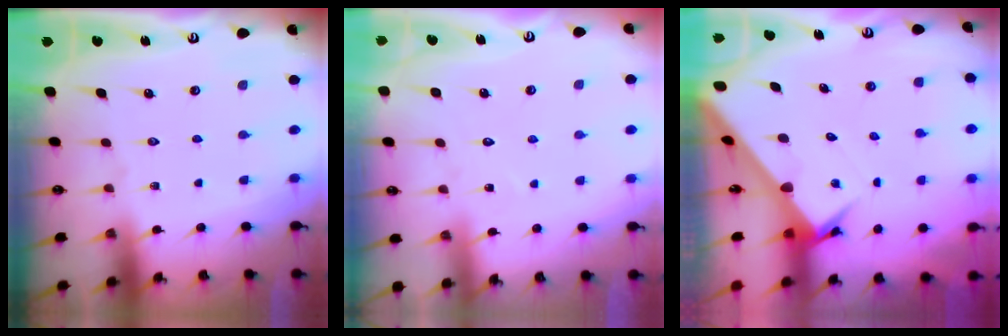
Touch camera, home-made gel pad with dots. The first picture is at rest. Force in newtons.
{"total": 5.9, "press": 5.8, "slide": 0.5}
{"total": 3.7, "press": 3.7, "slide": 0.3}